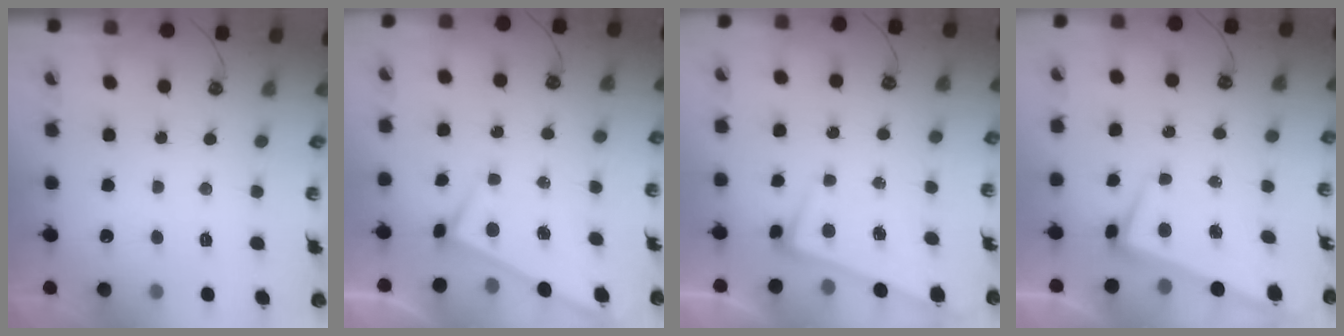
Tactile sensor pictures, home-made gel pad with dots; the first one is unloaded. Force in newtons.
{"total": 3.0, "press": 3.0, "slide": 0.2}
{"total": 0.8, "press": 0.7, "slide": 0.5}
{"total": 2.1, "press": 1.3, "slide": 1.6}